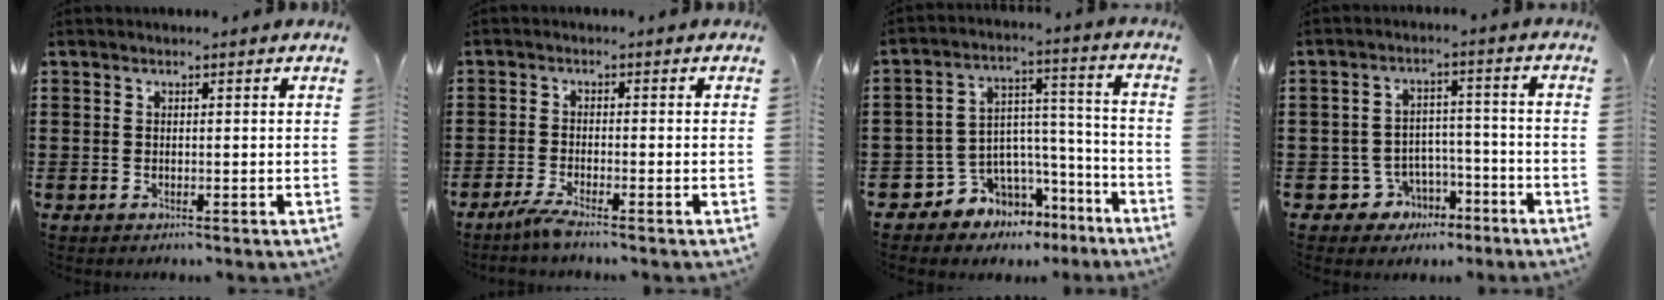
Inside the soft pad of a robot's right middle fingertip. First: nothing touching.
{"total": 2.7, "force": [-1.9, -0.2, 1.9], "torque": [-0.048, -0.009, -0.039]}
{"total": 6.6, "force": [-4.6, 4.6, 0.5], "torque": [-0.028, 0.005, -0.085]}
{"total": 4.8, "force": [-3.3, 3.5, 0.8], "torque": [-0.032, 0.015, -0.067]}